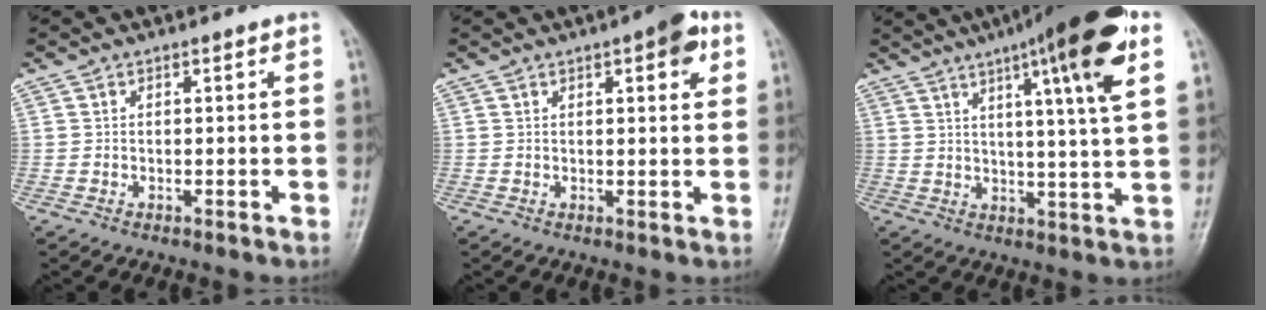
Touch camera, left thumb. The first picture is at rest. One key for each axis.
{"total": 5.5, "fx": 2.5, "fy": 1.9, "fz": 4.6, "tx": -0.045, "ty": -0.003, "tz": 0.025}
{"total": 17.4, "fx": 8.3, "fy": 1.8, "fz": 15.2, "tx": -0.218, "ty": -0.019, "tz": 0.114}